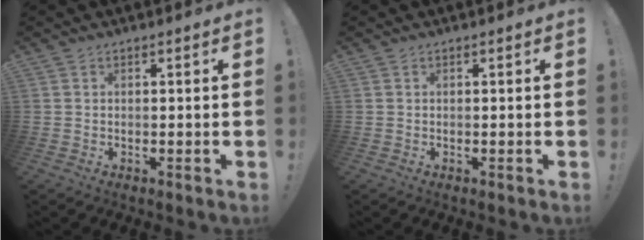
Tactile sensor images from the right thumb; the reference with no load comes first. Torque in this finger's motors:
{"motor_torque": [0.00, 0.00, 0.00, 0.00, 0.00]}